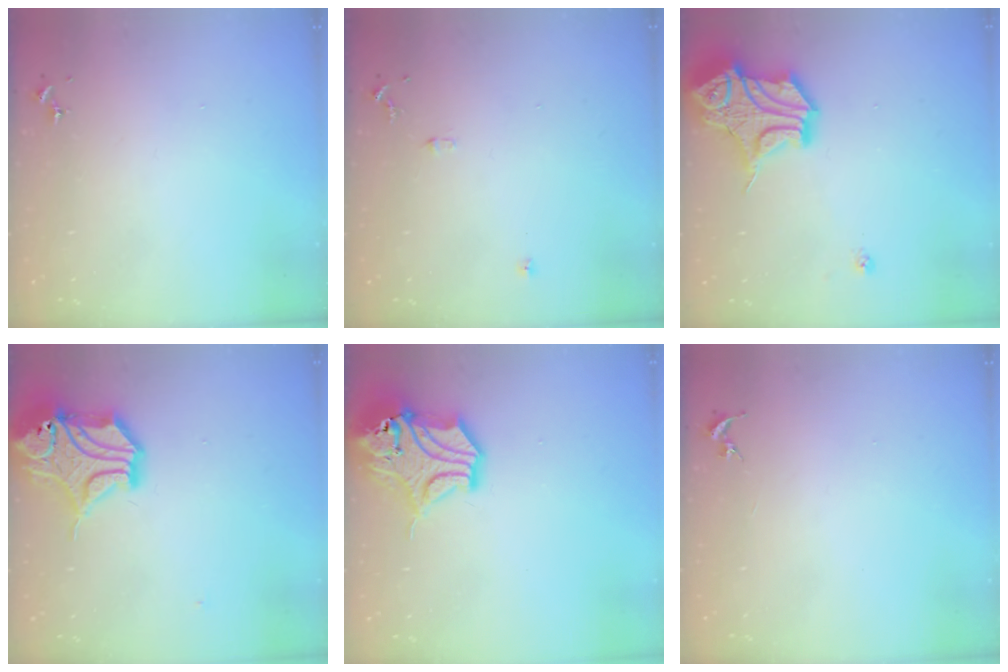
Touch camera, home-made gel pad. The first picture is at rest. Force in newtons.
{"total": 6.1, "press": 6.1, "slide": 0.7}
{"total": 17.8, "press": 17.7, "slide": 2.0}
{"total": 16.6, "press": 16.5, "slide": 2.1}
{"total": 15.4, "press": 15.3, "slide": 2.2}
{"total": 0.0}